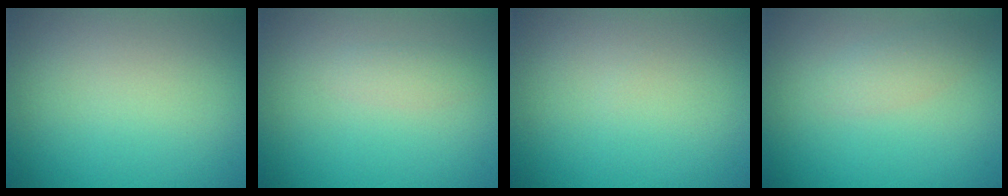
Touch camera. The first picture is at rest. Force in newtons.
{"total": 1.1, "press": 1.1, "slide": 0.1}
{"total": 0.0}
{"total": 1.6, "press": 1.6, "slide": 0.1}